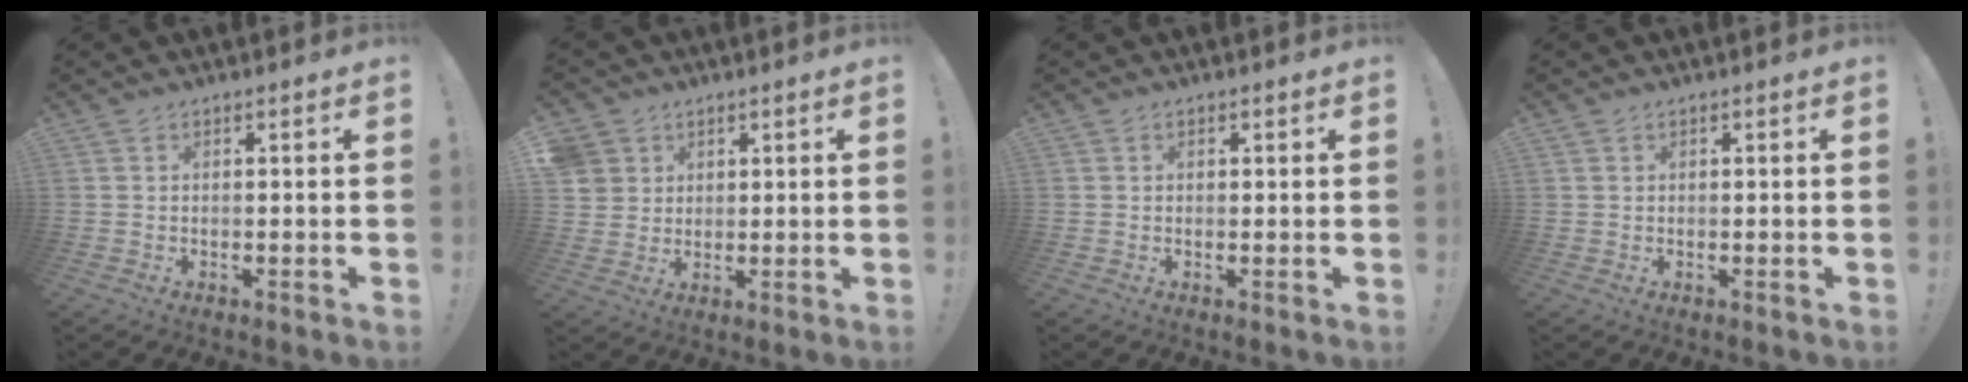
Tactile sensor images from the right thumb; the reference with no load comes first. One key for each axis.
{"total": 5.1, "fx": 2.6, "fy": 4.3, "fz": 0.7, "tx": -0.012, "ty": -0.014, "tz": 0.052}
{"total": 0.5, "fx": 0.3, "fy": 0.4, "fz": 0.2, "tx": 0.002, "ty": 0.001, "tz": 0.003}
{"total": 0.6, "fx": 0.4, "fy": 0.4, "fz": 0.3, "tx": -0.011, "ty": 0.003, "tz": 0.009}